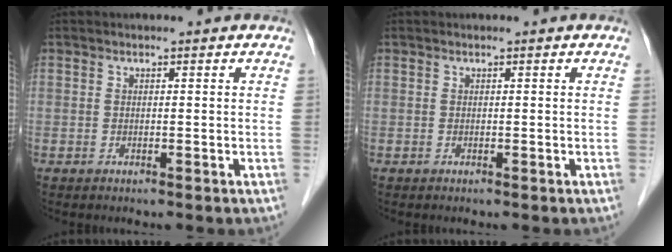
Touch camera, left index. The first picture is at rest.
{"total": 0.0}